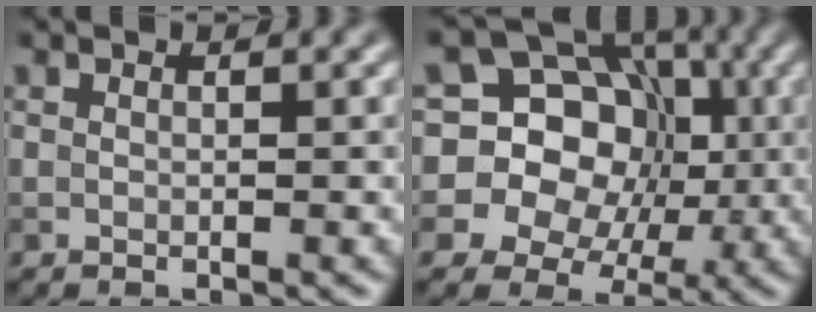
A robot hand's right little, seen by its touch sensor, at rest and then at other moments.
{"total": 14.8, "force": [1.0, 13.5, 5.9], "torque": [-0.120, 0.054, -0.015]}